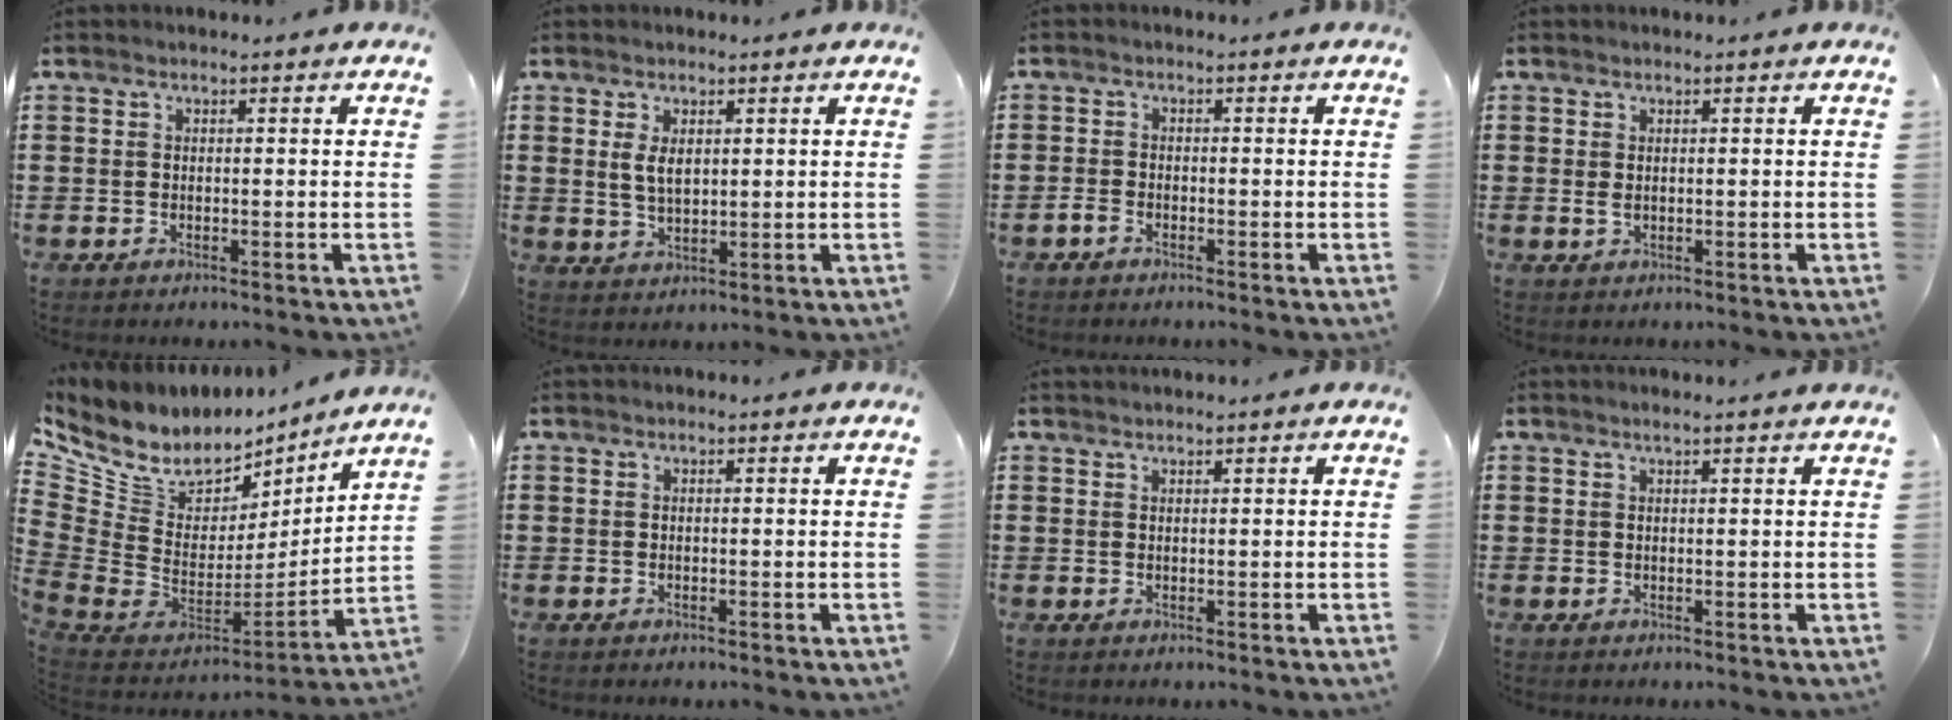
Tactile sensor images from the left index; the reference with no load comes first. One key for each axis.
{"total": 3.3, "fx": 1.1, "fy": 1.6, "fz": 2.7, "tx": -0.057, "ty": 0.005, "tz": 0.019}
{"total": 1.4, "fx": -1.2, "fy": 0.6, "fz": 0.5, "tx": -0.022, "ty": -0.001, "tz": -0.026}
{"total": 0.9, "fx": 0.1, "fy": 0.4, "fz": 0.8, "tx": -0.024, "ty": 0.000, "tz": -0.002}
{"total": 7.9, "fx": 5.2, "fy": 5.2, "fz": 2.9, "tx": -0.108, "ty": -0.053, "tz": 0.094}
{"total": 0.0}
{"total": 0.6, "fx": 0.6, "fy": 0.1, "fz": 0.1, "tx": -0.004, "ty": -0.002, "tz": 0.013}
{"total": 1.0, "fx": 0.8, "fy": -0.2, "fz": 0.5, "tx": -0.009, "ty": -0.002, "tz": 0.015}